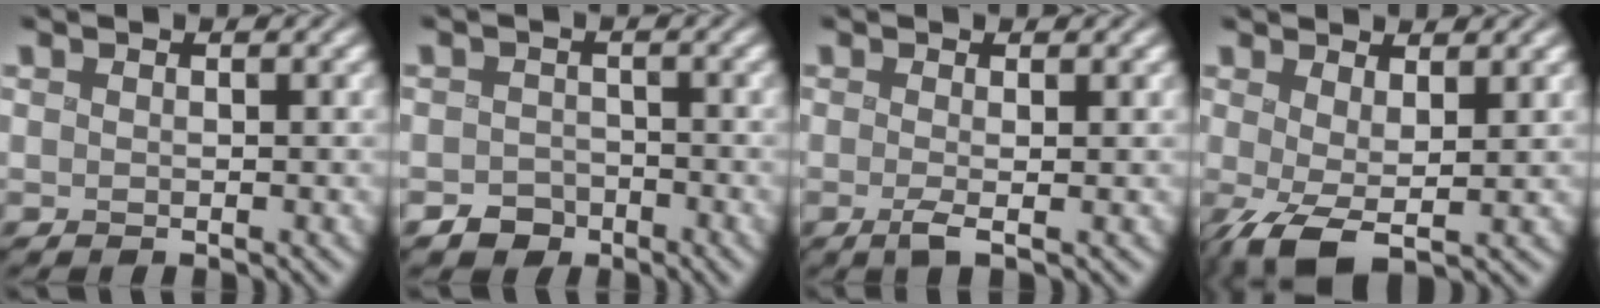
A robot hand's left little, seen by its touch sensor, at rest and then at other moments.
{"total": 2.3, "force": [-1.7, 1.5, 0.1], "torque": [0.013, -0.002, -0.032]}
{"total": 1.2, "force": [-0.4, 0.1, 1.2], "torque": [-0.017, -0.004, -0.010]}
{"total": 4.2, "force": [-0.5, 1.7, 3.8], "torque": [-0.077, -0.003, -0.014]}